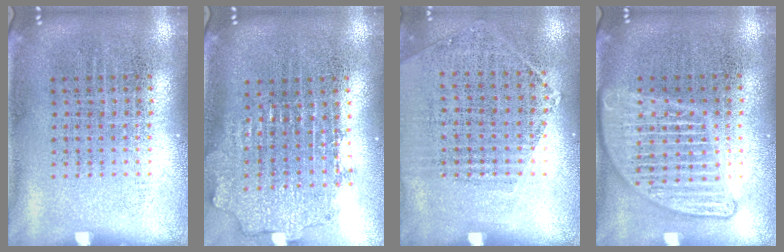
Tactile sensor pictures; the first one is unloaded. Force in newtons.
{"total": 2.0, "press": 1.5, "slide": 1.3}
{"total": 1.2, "press": 1.0, "slide": 0.6}
{"total": 2.9, "press": 2.9, "slide": 0.3}